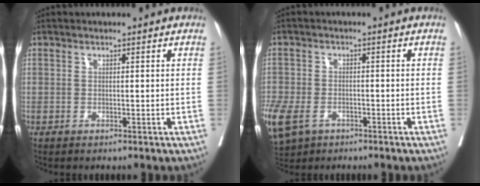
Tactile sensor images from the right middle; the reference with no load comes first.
{"total": 17.4, "force": [-8.6, 12.2, 9.0], "torque": [-0.297, -0.029, -0.139]}